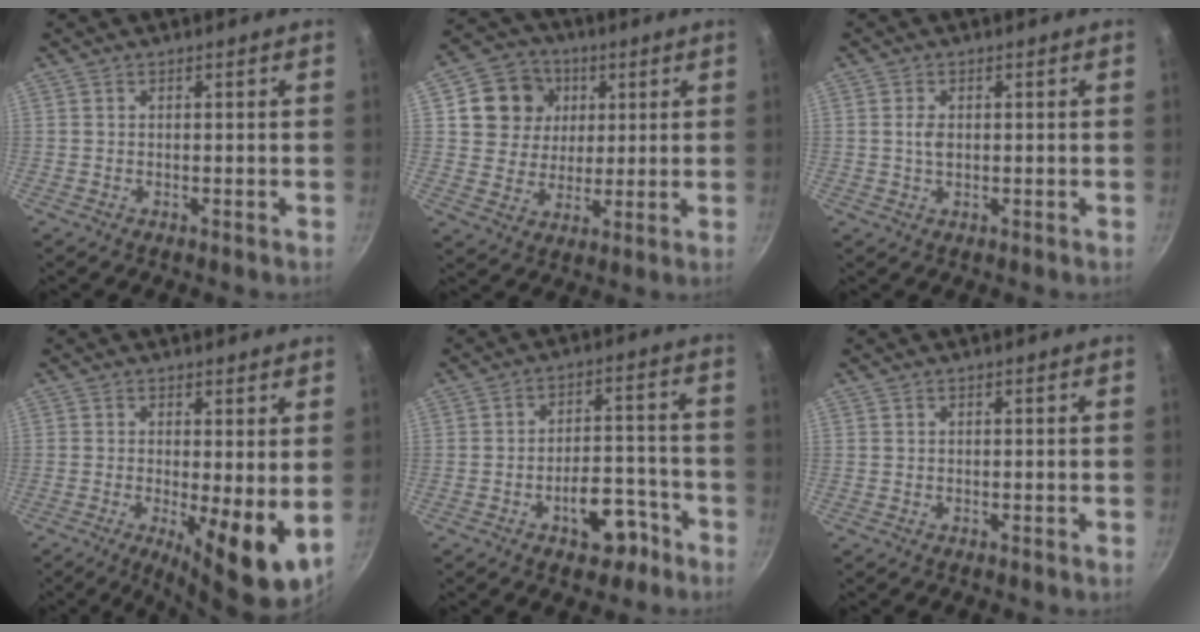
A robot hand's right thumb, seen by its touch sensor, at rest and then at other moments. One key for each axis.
{"total": 11.6, "fx": 3.6, "fy": 10.3, "fz": 4.1, "tx": -0.043, "ty": 0.002, "tz": 0.058}
{"total": 2.5, "fx": 0.2, "fy": 1.5, "fz": 2.0, "tx": -0.033, "ty": 0.001, "tz": 0.002}
{"total": 9.4, "fx": -0.5, "fy": 2.6, "fz": 9.1, "tx": -0.121, "ty": -0.020, "tz": -0.002}
{"total": 8.9, "fx": -4.9, "fy": 4.9, "fz": 5.6, "tx": -0.045, "ty": 0.049, "tz": -0.063}
{"total": 0.0}